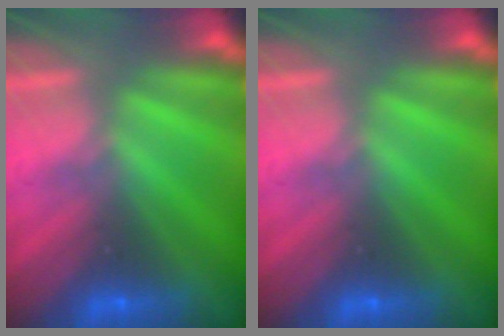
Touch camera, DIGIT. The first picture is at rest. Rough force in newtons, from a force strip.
{"total": 0.0}